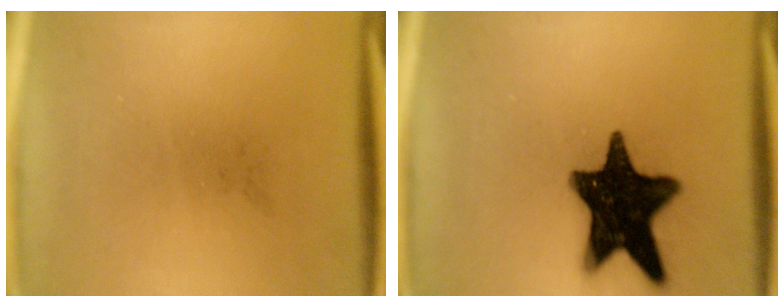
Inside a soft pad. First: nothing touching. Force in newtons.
{"total": 18.1}